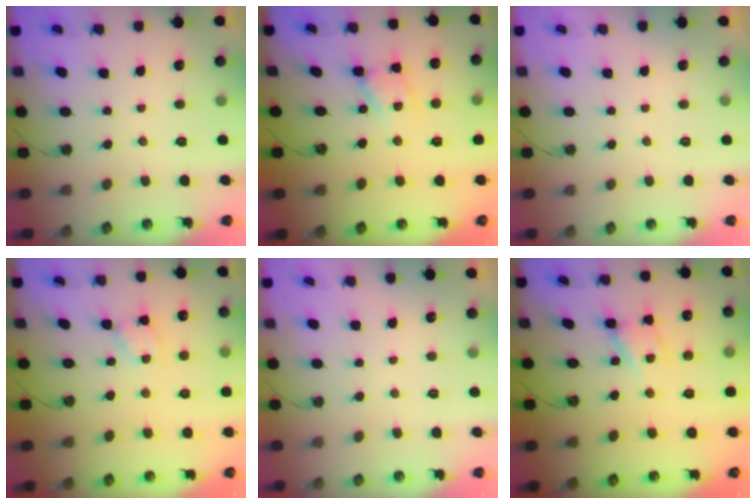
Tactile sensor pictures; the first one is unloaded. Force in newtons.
{"total": 8.3, "press": 8.3, "slide": 0.5}
{"total": 0.0}
{"total": 2.7, "press": 2.7, "slide": 0.4}
{"total": 0.0}
{"total": 8.2, "press": 8.1, "slide": 0.5}